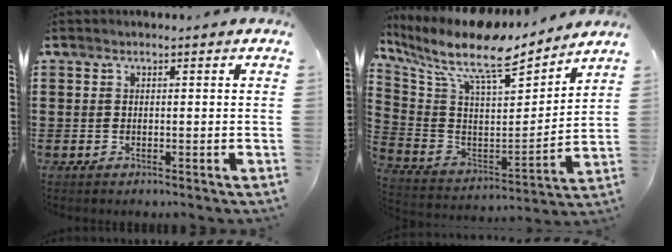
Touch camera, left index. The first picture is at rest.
{"total": 11.3, "force": [8.8, 2.7, 6.6], "torque": [-0.156, -0.059, 0.147]}